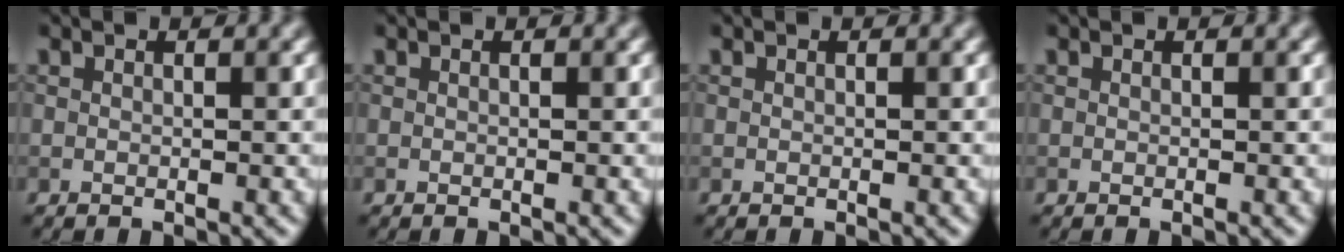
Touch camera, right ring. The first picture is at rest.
{"total": 0.0}
{"total": 0.0}
{"total": 0.0}